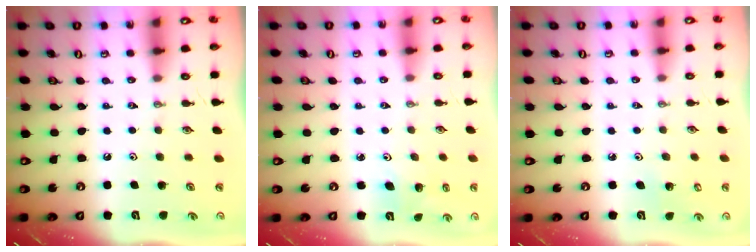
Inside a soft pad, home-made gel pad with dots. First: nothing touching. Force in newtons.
{"total": 4.7, "press": 4.3, "slide": 1.9}
{"total": 3.0, "press": 2.9, "slide": 0.3}